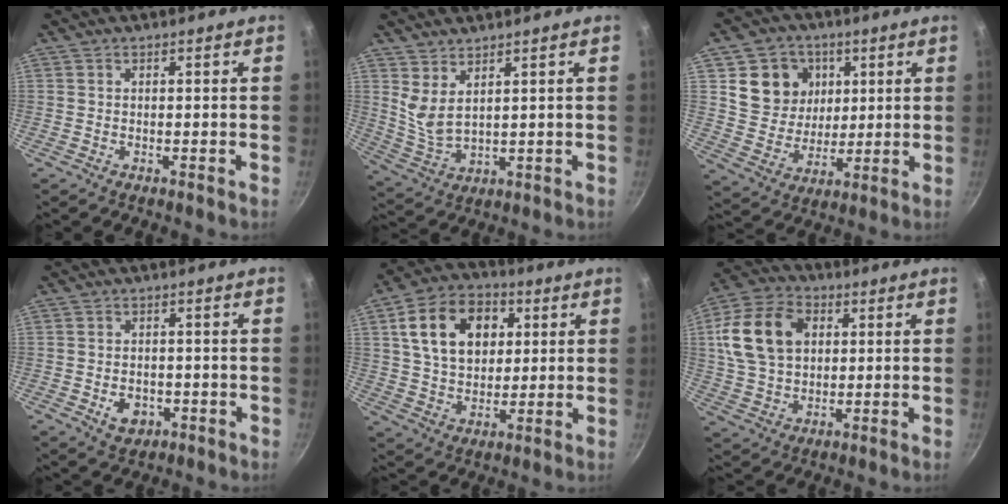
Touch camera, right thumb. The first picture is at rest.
{"total": 5.9, "force": [3.8, 2.3, 3.8], "torque": [-0.069, -0.043, 0.085]}
{"total": 12.6, "force": [3.9, 10.9, 4.8], "torque": [-0.050, -0.018, 0.071]}
{"total": 5.0, "force": [-1.6, 3.7, 3.0], "torque": [-0.034, 0.009, -0.016]}
{"total": 16.7, "force": [4.5, 11.9, 10.8], "torque": [-0.158, 0.007, 0.072]}
{"total": 16.3, "force": [3.7, 11.8, 10.6], "torque": [-0.178, 0.012, 0.061]}